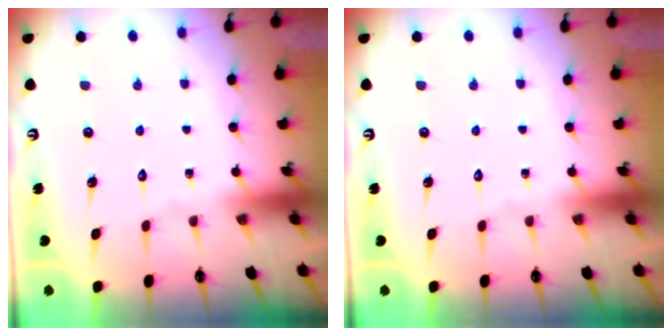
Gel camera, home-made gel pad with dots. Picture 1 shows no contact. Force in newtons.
{"total": 0.0}